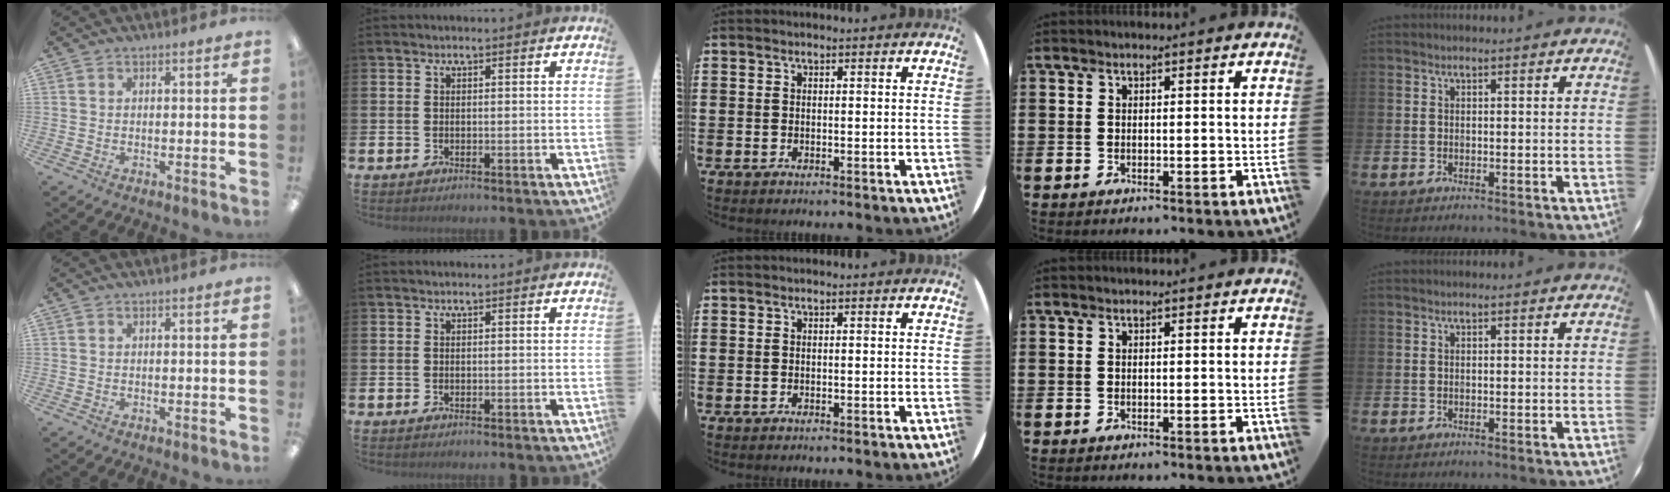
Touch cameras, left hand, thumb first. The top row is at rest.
{}